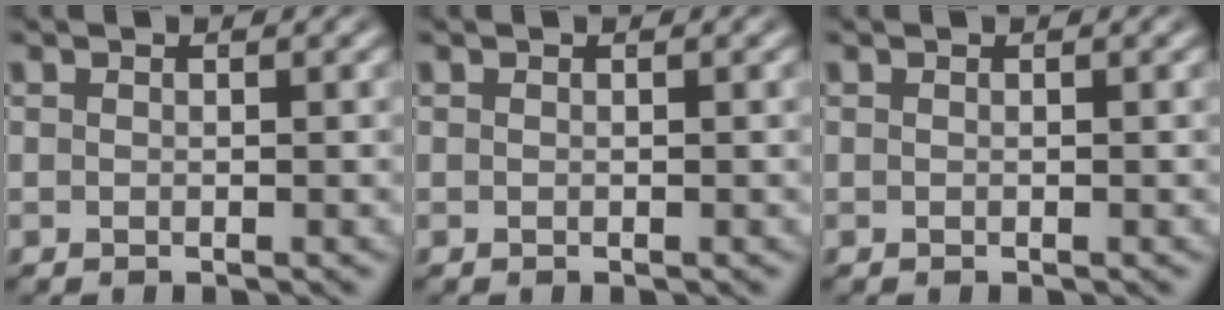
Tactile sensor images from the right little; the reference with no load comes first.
{"total": 0.0}
{"total": 0.0}